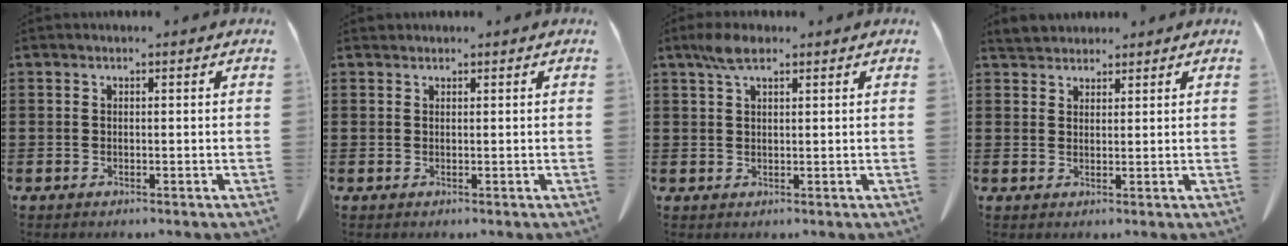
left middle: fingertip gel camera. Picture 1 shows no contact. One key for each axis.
{"total": 0.6, "fx": 0.5, "fy": 0.2, "fz": 0.0, "tx": -0.002, "ty": -0.002, "tz": 0.012}
{"total": 3.7, "fx": 2.2, "fy": 1.2, "fz": 2.7, "tx": -0.060, "ty": 0.003, "tz": 0.040}
{"total": 2.5, "fx": 2.4, "fy": 0.5, "fz": 0.1, "tx": -0.009, "ty": -0.001, "tz": 0.050}